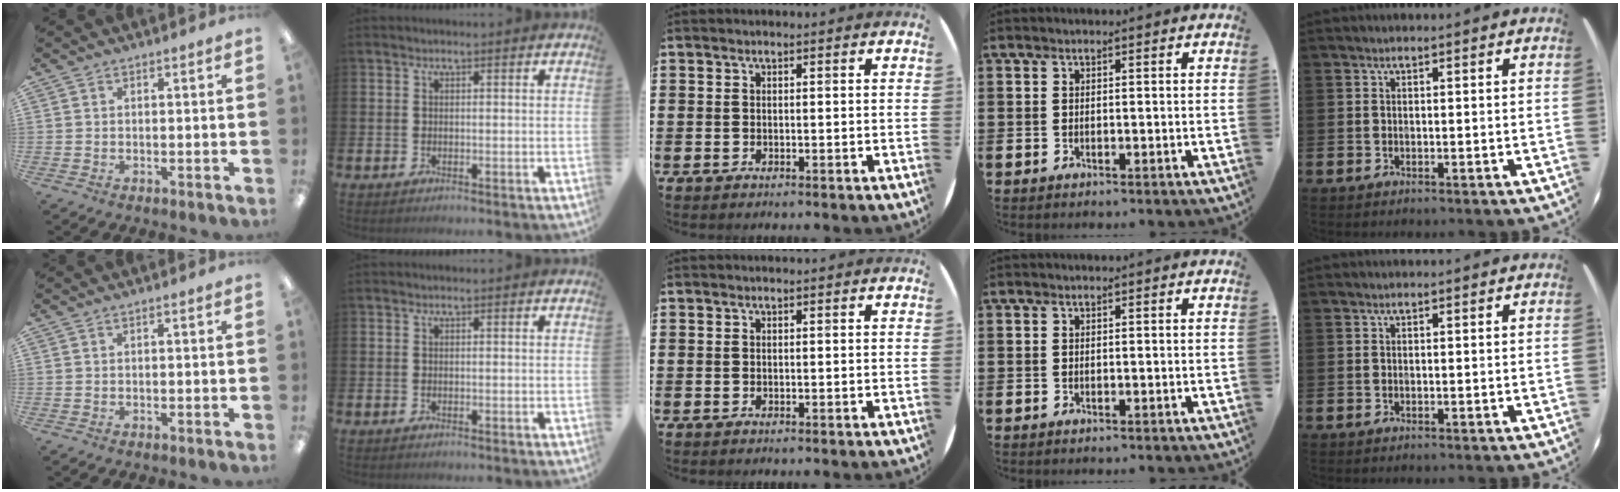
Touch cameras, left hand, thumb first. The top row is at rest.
{}